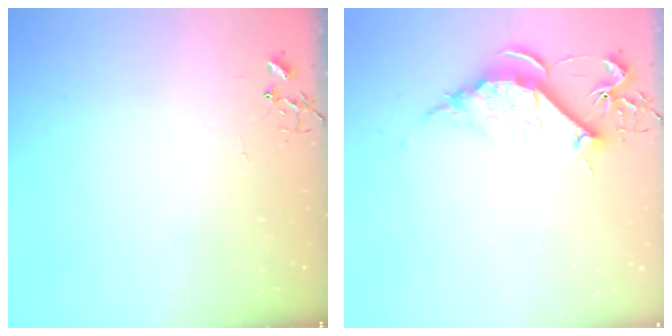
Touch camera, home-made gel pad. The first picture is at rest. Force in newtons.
{"total": 10.8, "press": 10.8, "slide": 0.1}